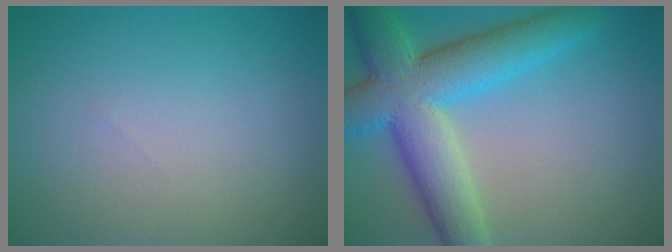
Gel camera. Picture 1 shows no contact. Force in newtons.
{"total": 9.4, "press": 9.4, "slide": 0.3}